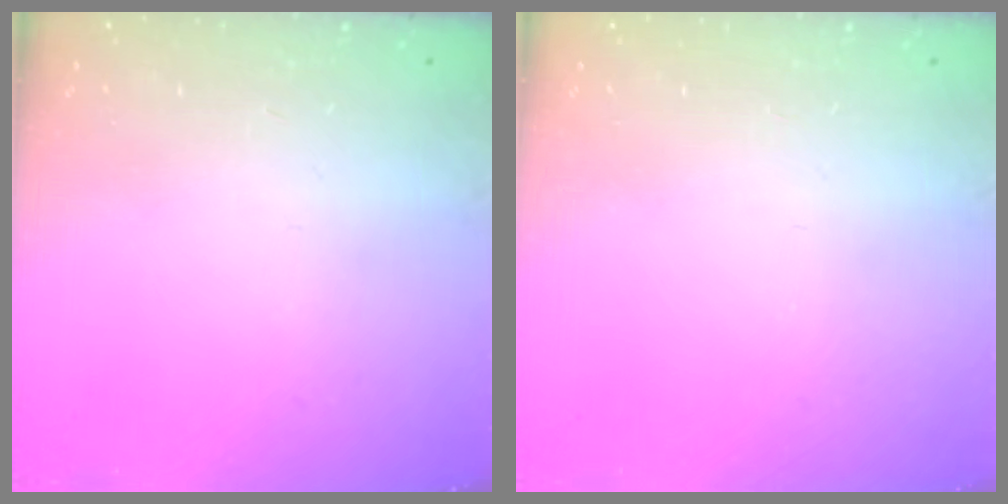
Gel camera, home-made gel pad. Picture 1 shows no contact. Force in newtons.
{"total": 0.0}